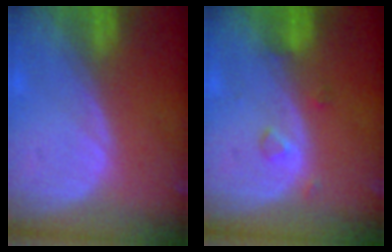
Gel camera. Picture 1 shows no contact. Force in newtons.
{"total": 1.8, "press": 1.8, "slide": 0.1}